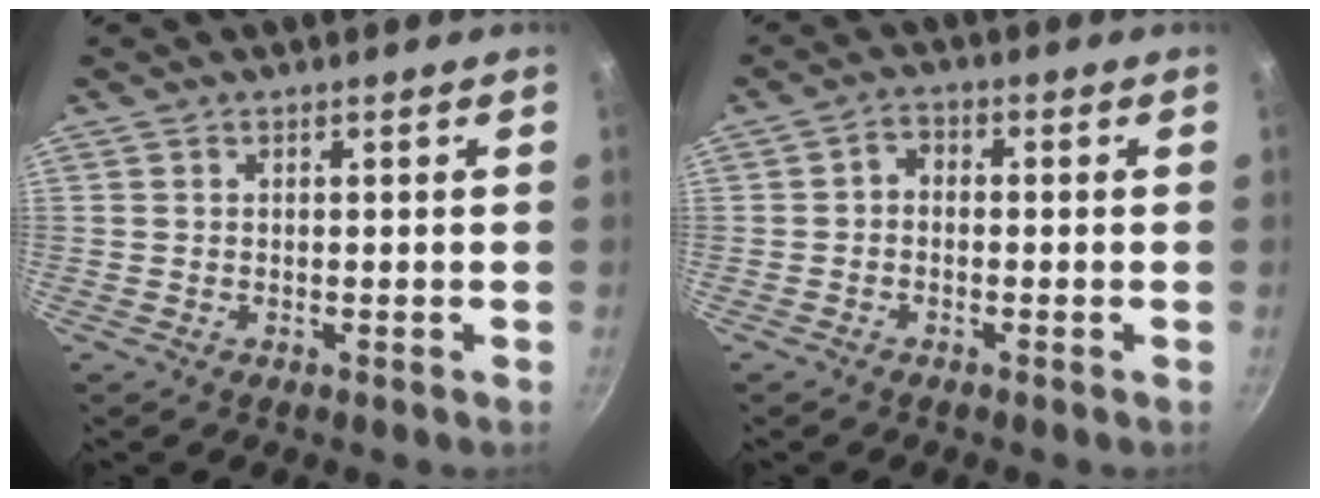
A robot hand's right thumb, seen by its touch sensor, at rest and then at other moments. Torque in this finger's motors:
{"motor_torque": [-0.40, -0.29, 0.11, 0.00, 0.00]}